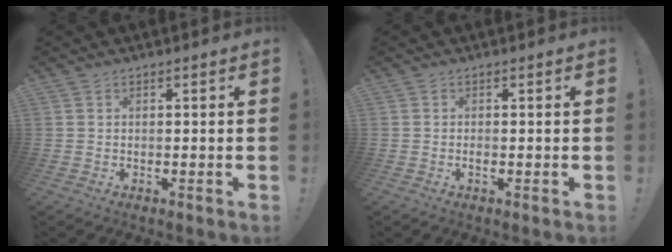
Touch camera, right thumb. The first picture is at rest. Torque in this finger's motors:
{"motor_torque": [0.32, 0.08, 0.38, -0.38, 0.00]}